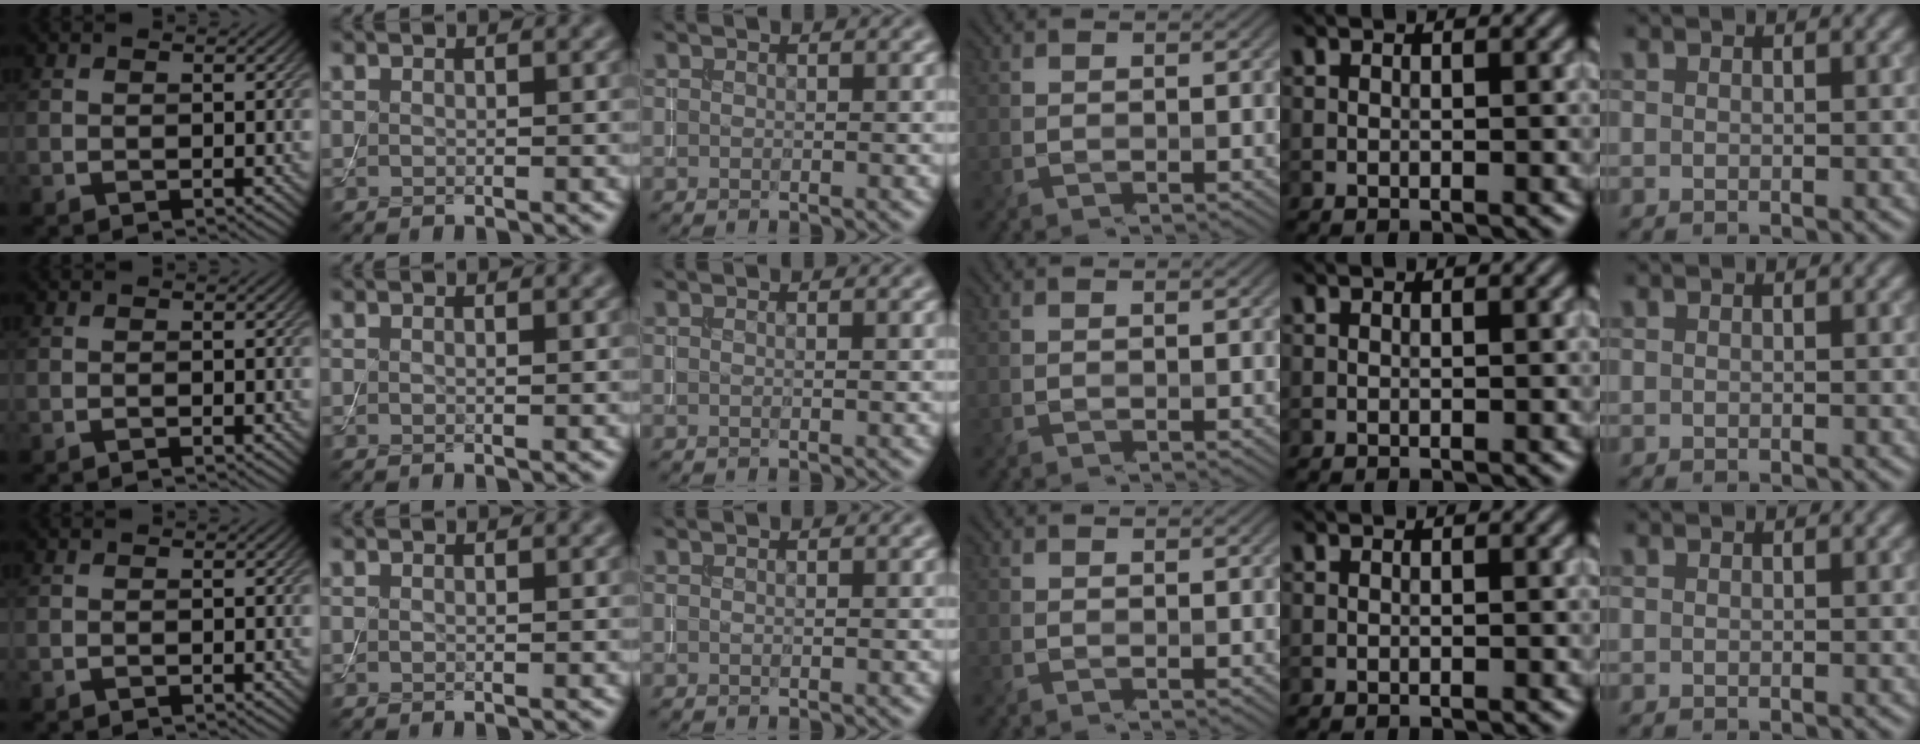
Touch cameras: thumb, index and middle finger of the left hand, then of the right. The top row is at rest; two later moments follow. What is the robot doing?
{"motion": "assemble", "object": "toy tower of hanoi"}